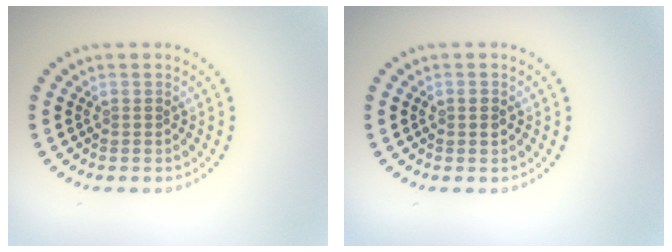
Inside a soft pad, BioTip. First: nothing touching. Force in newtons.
{"total": 1.2, "press": 1.2, "slide": 0.0}